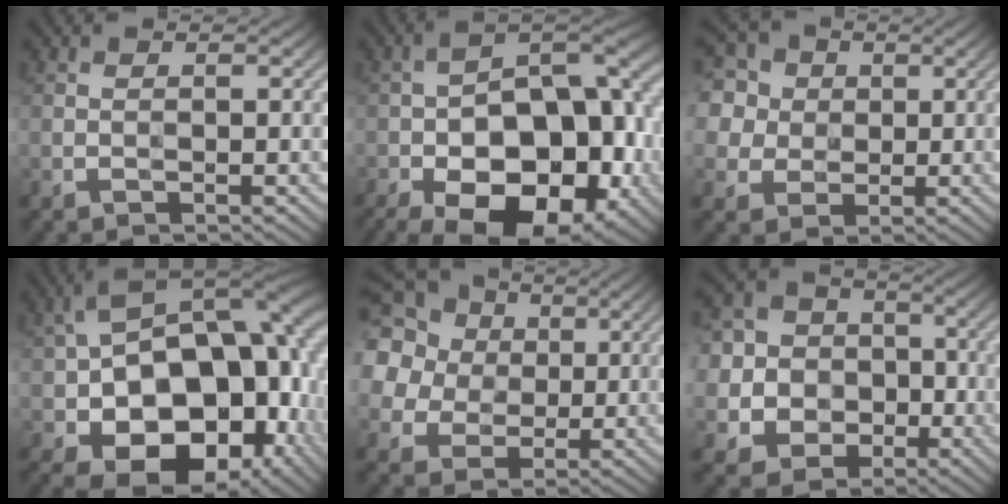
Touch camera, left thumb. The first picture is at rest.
{"total": 20.3, "force": [-9.2, 11.1, 14.3], "torque": [-0.207, -0.024, -0.124]}
{"total": 12.0, "force": [4.8, 9.5, 5.4], "torque": [-0.175, 0.035, 0.078]}
{"total": 22.2, "force": [-3.0, 14.8, 16.3], "torque": [-0.269, -0.032, -0.021]}
{"total": 19.9, "force": [7.0, 16.7, 8.4], "torque": [-0.269, 0.028, 0.102]}
{"total": 13.2, "force": [-1.5, 12.1, 5.0], "torque": [-0.187, 0.003, -0.052]}